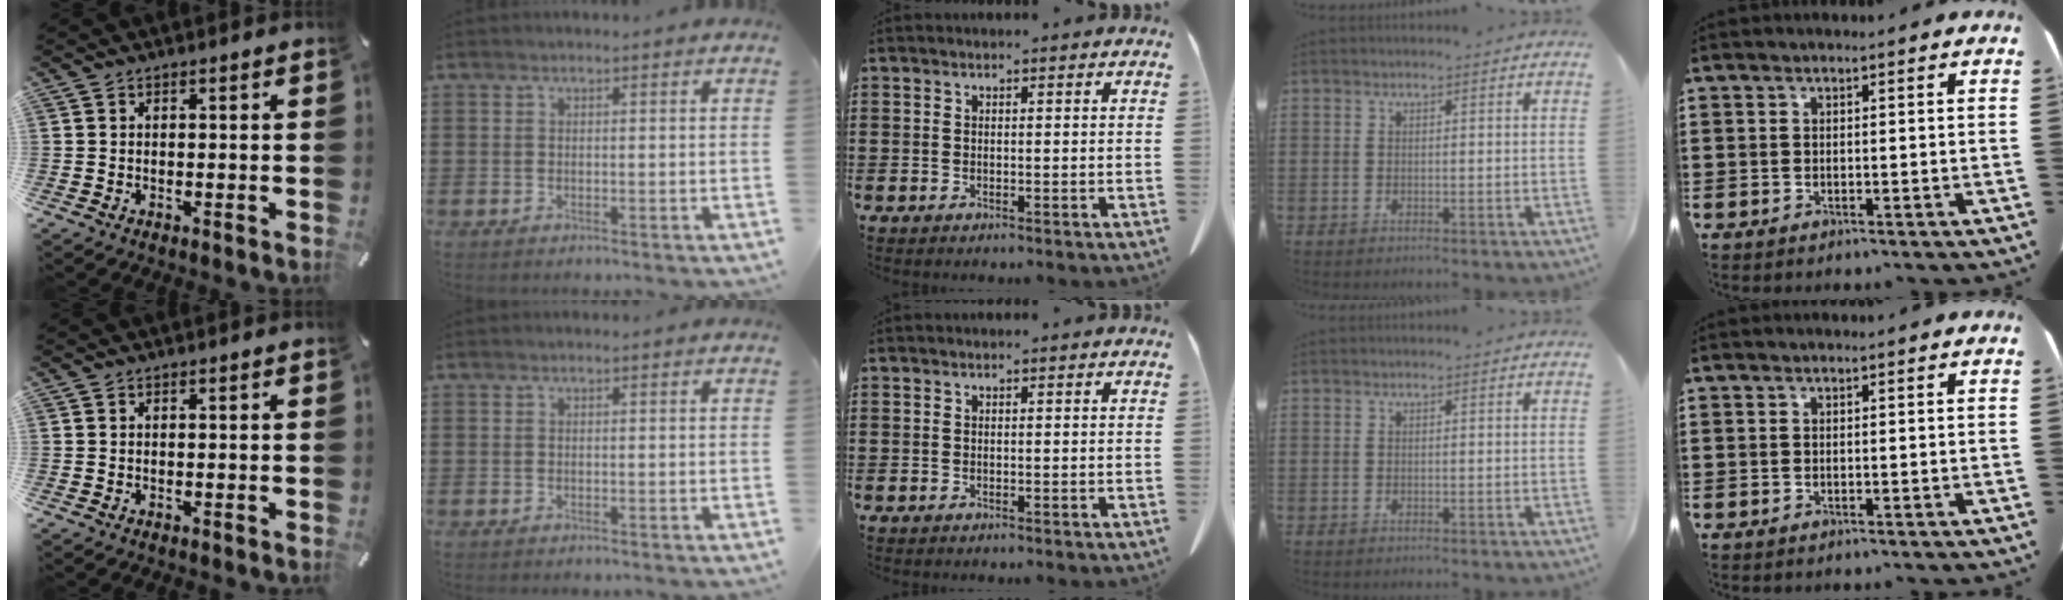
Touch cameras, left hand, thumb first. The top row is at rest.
{}